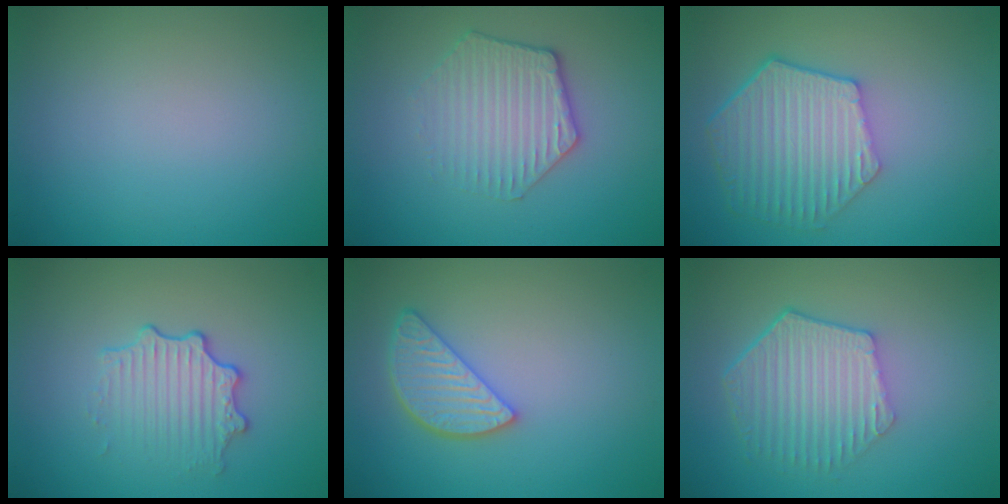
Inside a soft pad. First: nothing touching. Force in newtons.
{"total": 3.3, "press": 3.2, "slide": 1.0}
{"total": 6.6, "press": 5.0, "slide": 4.3}
{"total": 3.2, "press": 2.7, "slide": 1.8}
{"total": 3.5, "press": 3.0, "slide": 1.7}
{"total": 5.7, "press": 4.2, "slide": 3.8}